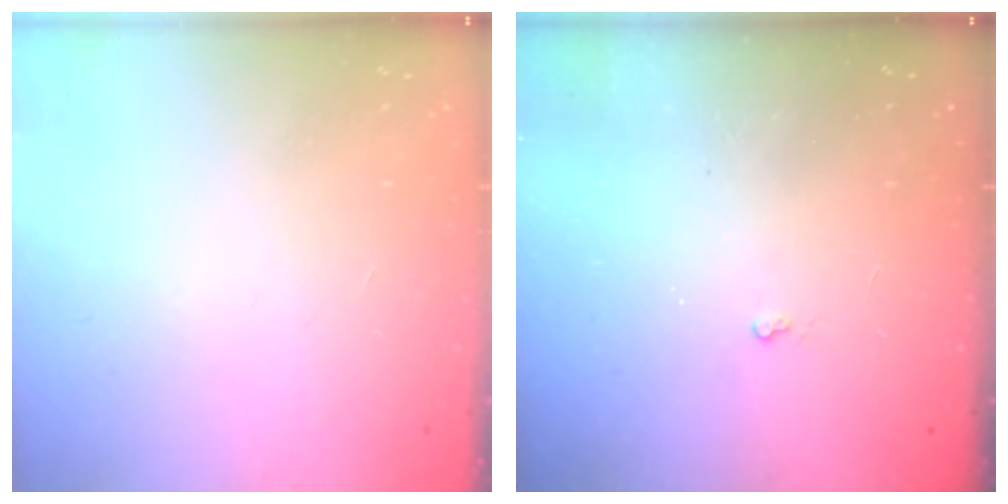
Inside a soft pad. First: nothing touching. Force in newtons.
{"total": 1.8, "press": 1.8, "slide": 0.3}